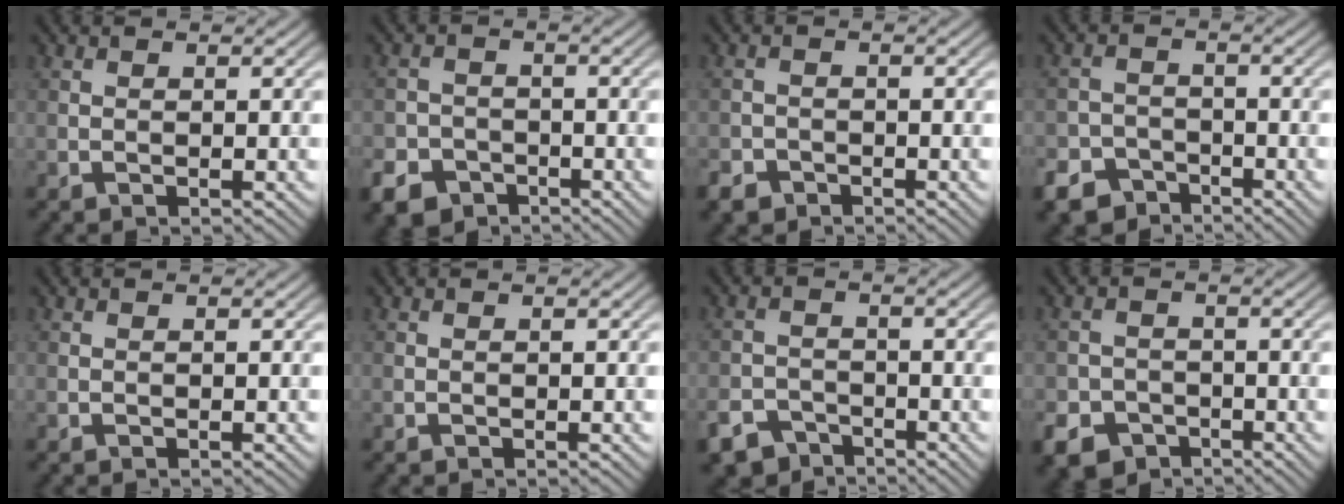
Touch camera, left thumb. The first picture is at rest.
{"total": 5.7, "force": [-3.7, 4.0, 1.6], "torque": [-0.030, -0.006, -0.075]}
{"total": 2.5, "force": [-1.9, 1.6, 0.6], "torque": [-0.012, -0.004, -0.043]}
{"total": 6.3, "force": [-4.6, 4.1, 1.4], "torque": [-0.017, -0.009, -0.086]}
{"total": 0.0}
{"total": 0.0}
{"total": 4.8, "force": [-3.8, 2.6, 1.3], "torque": [-0.026, -0.005, -0.074]}
{"total": 6.3, "force": [-3.8, 4.7, 1.6], "torque": [-0.027, -0.013, -0.077]}